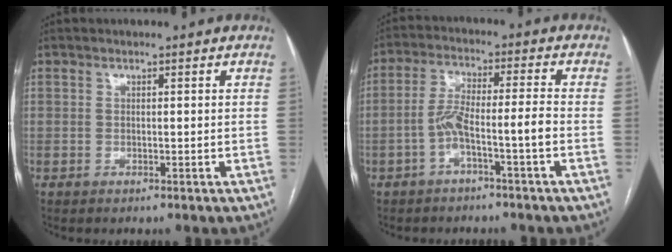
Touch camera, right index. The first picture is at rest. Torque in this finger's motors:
{"motor_torque": [1.05, -0.45, 0.54, 0.13]}